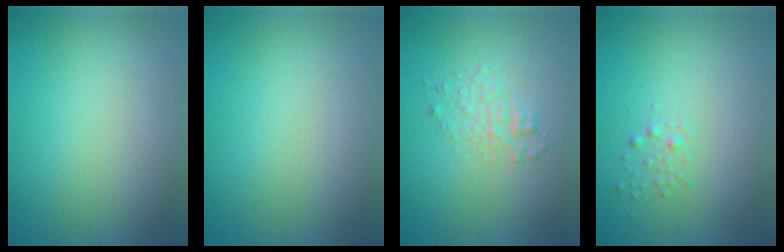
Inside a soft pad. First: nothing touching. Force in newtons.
{"total": 0.0}
{"total": 1.7, "press": 1.7, "slide": 0.1}
{"total": 0.9, "press": 0.9, "slide": 0.1}